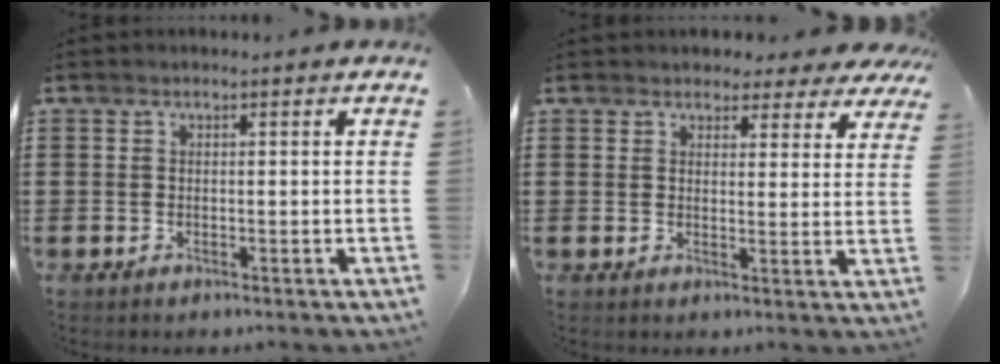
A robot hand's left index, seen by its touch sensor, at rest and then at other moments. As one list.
[{"total": 3.2, "force": [2.9, 1.3, 0.6], "torque": [-0.016, -0.007, 0.052]}]